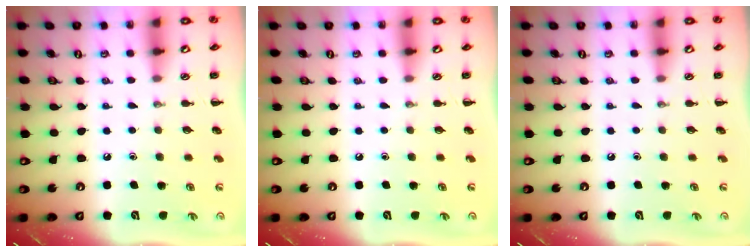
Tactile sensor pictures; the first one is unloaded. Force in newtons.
{"total": 0.0}
{"total": 0.0}